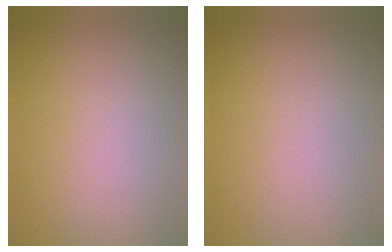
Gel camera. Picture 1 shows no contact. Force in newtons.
{"total": 0.0}